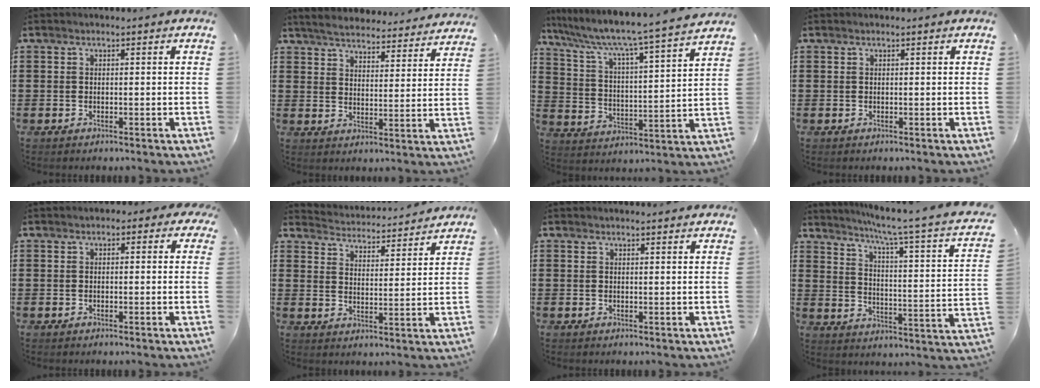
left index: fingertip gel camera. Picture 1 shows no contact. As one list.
[{"total": 4.5, "force": [4.5, 0.0, 0.5], "torque": [-0.033, -0.031, 0.075]}, {"total": 5.3, "force": [4.6, -0.6, 2.6], "torque": [-0.075, -0.051, 0.062]}, {"total": 0.0}, {"total": 1.0, "force": [-0.1, 0.8, 0.5], "torque": [-0.015, 0.007, -0.004]}, {"total": 3.7, "force": [3.7, -0.1, -0.2], "torque": [-0.020, -0.033, 0.059]}, {"total": 1.3, "force": [1.2, 0.0, 0.3], "torque": [-0.008, 0.000, 0.025]}, {"total": 4.9, "force": [3.4, -1.0, 3.4], "torque": [-0.080, -0.042, 0.043]}]